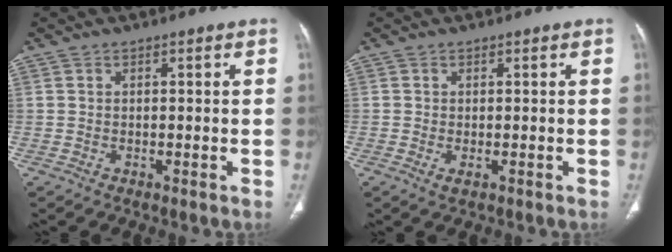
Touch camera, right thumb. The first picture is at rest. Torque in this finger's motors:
{"motor_torque": [-0.10, 0.03, -0.14, -0.22, -0.02]}